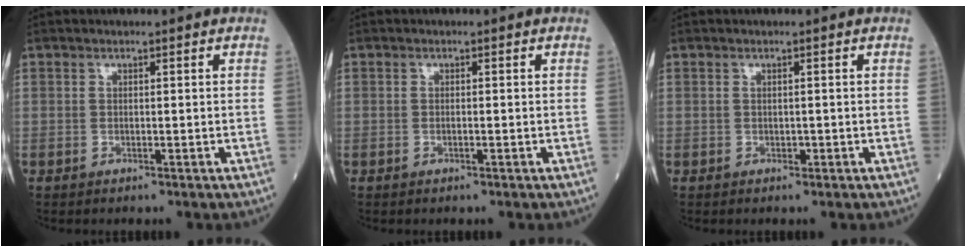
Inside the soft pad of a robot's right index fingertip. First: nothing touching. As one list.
[{"total": 0.5, "force": [-0.1, 0.0, 0.5], "torque": [-0.013, 0.000, -0.002]}, {"total": 0.6, "force": [-0.1, 0.4, 0.4], "torque": [-0.010, 0.000, -0.001]}]